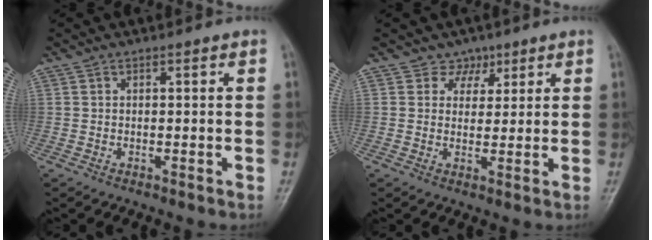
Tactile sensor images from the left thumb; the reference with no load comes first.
{"total": 3.4, "force": [2.2, 2.6, 0.2], "torque": [0.023, -0.009, 0.029]}